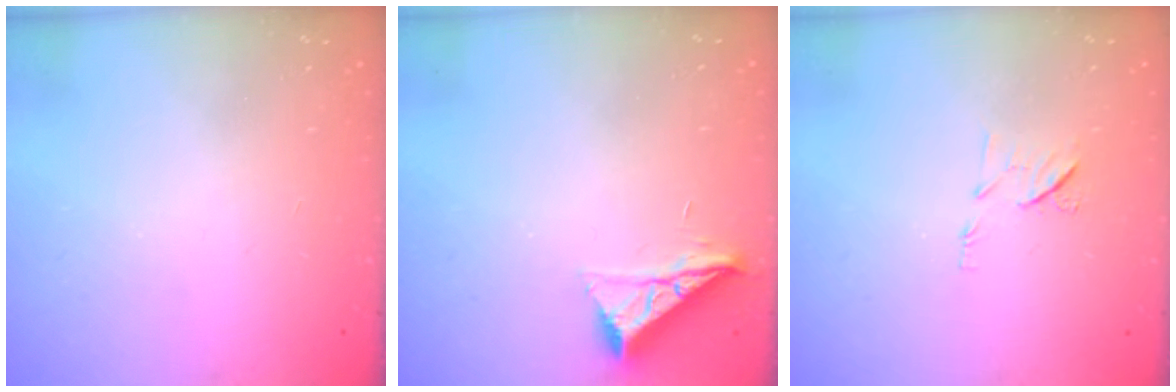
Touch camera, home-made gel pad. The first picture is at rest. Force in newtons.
{"total": 7.7, "press": 7.7, "slide": 0.3}
{"total": 6.7, "press": 6.6, "slide": 1.0}